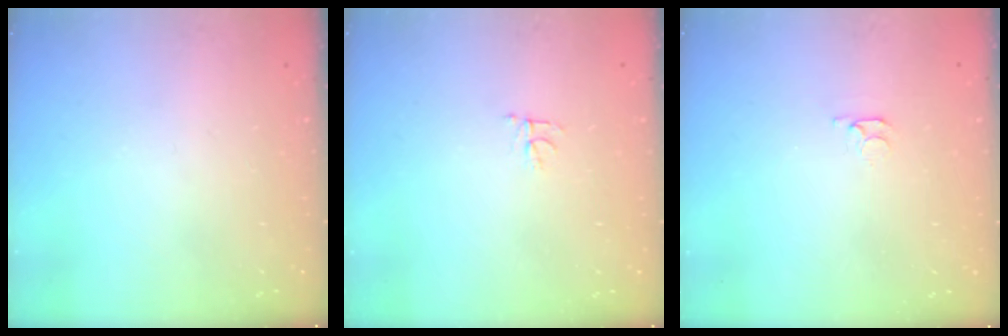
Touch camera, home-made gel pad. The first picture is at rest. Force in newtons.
{"total": 3.1, "press": 3.1, "slide": 0.2}
{"total": 3.2, "press": 3.2, "slide": 0.5}